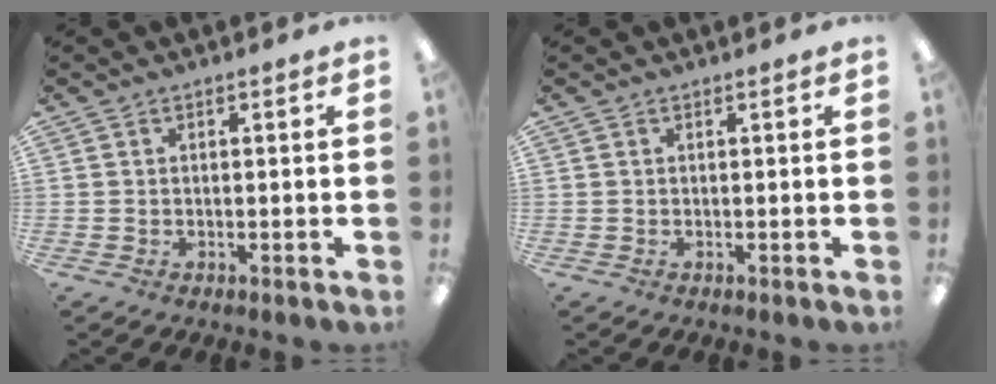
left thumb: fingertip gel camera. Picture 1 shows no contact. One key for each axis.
{"total": 0.0}